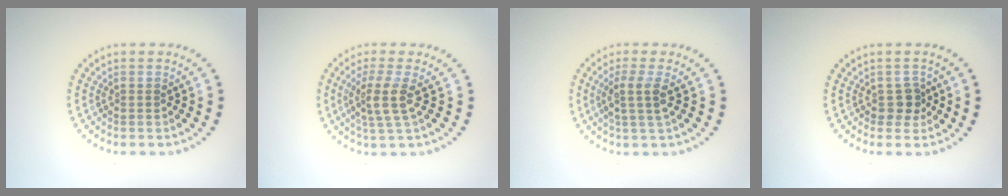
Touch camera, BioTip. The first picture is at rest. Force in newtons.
{"total": 2.9, "press": 2.2, "slide": 1.9}
{"total": 2.3, "press": 1.9, "slide": 1.3}
{"total": 1.7, "press": 1.5, "slide": 0.9}